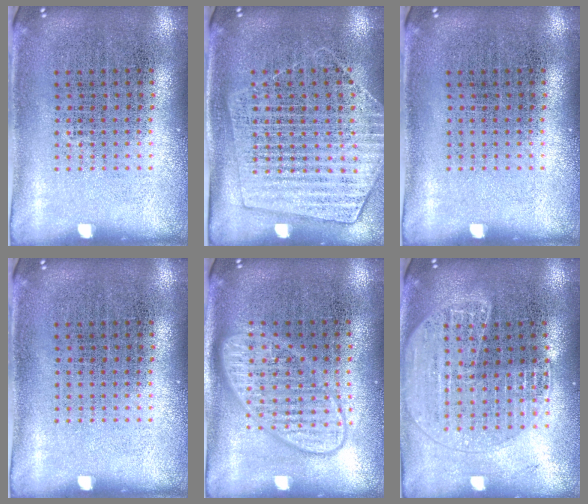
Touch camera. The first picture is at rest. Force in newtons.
{"total": 1.4, "press": 1.4, "slide": 0.2}
{"total": 0.0}
{"total": 0.0}
{"total": 2.8, "press": 2.8, "slide": 0.5}
{"total": 1.8, "press": 1.7, "slide": 0.7}